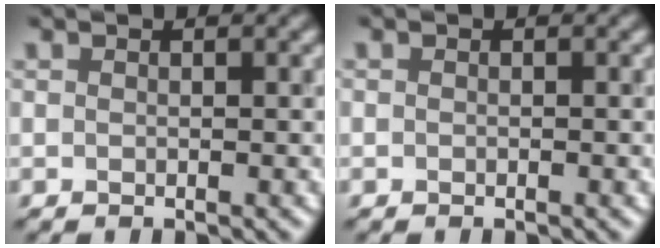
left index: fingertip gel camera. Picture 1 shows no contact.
{"total": 0.0}